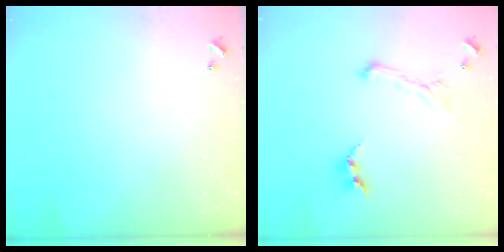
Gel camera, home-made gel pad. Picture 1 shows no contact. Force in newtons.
{"total": 0.0}